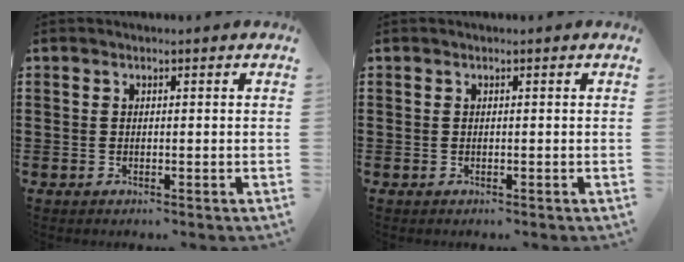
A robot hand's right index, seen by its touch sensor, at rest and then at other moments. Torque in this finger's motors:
{"motor_torque": [-0.02, 0.02, 0.00, -0.01]}